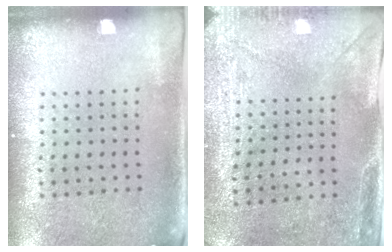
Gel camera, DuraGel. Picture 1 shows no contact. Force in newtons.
{"total": 3.0, "press": 2.4, "slide": 1.8}